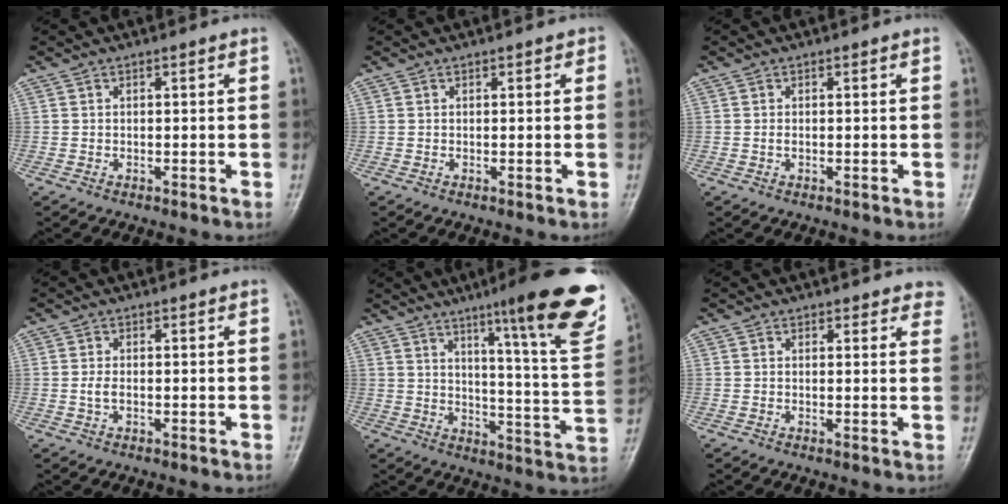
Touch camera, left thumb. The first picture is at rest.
{"total": 1.0, "force": [0.5, 0.8, 0.4], "torque": [0.010, 0.000, 0.001]}
{"total": 0.7, "force": [0.0, 0.5, 0.5], "torque": [-0.010, 0.000, -0.001]}
{"total": 1.7, "force": [-0.2, 1.0, 1.4], "torque": [-0.027, -0.001, -0.006]}
{"total": 22.0, "force": [13.2, 2.8, 17.4], "torque": [-0.207, -0.066, 0.181]}
{"total": 4.6, "force": [4.0, 2.3, 0.6], "torque": [0.042, -0.015, 0.026]}